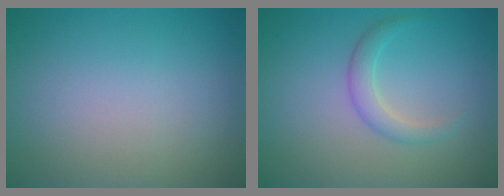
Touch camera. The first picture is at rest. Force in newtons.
{"total": 1.9, "press": 1.9, "slide": 0.0}